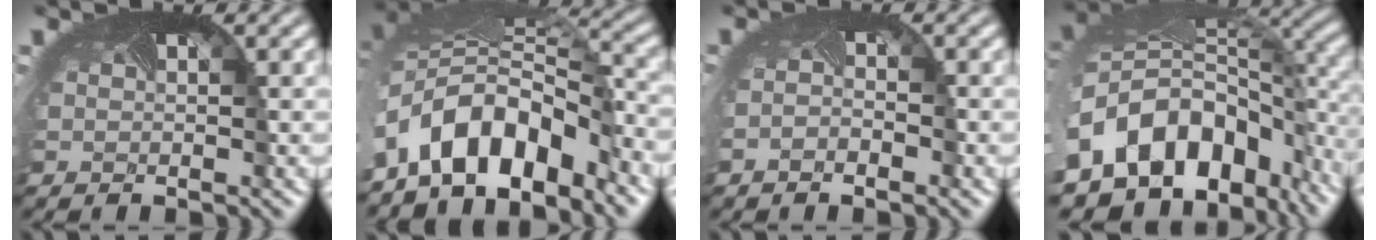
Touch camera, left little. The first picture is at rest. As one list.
[{"total": 9.9, "force": [-5.2, 5.0, 6.7], "torque": [-0.121, -0.007, -0.095]}, {"total": 1.3, "force": [-1.0, 0.3, 0.6], "torque": [-0.014, -0.007, -0.015]}, {"total": 14.3, "force": [-6.3, 9.9, 8.1], "torque": [-0.176, -0.041, -0.083]}]